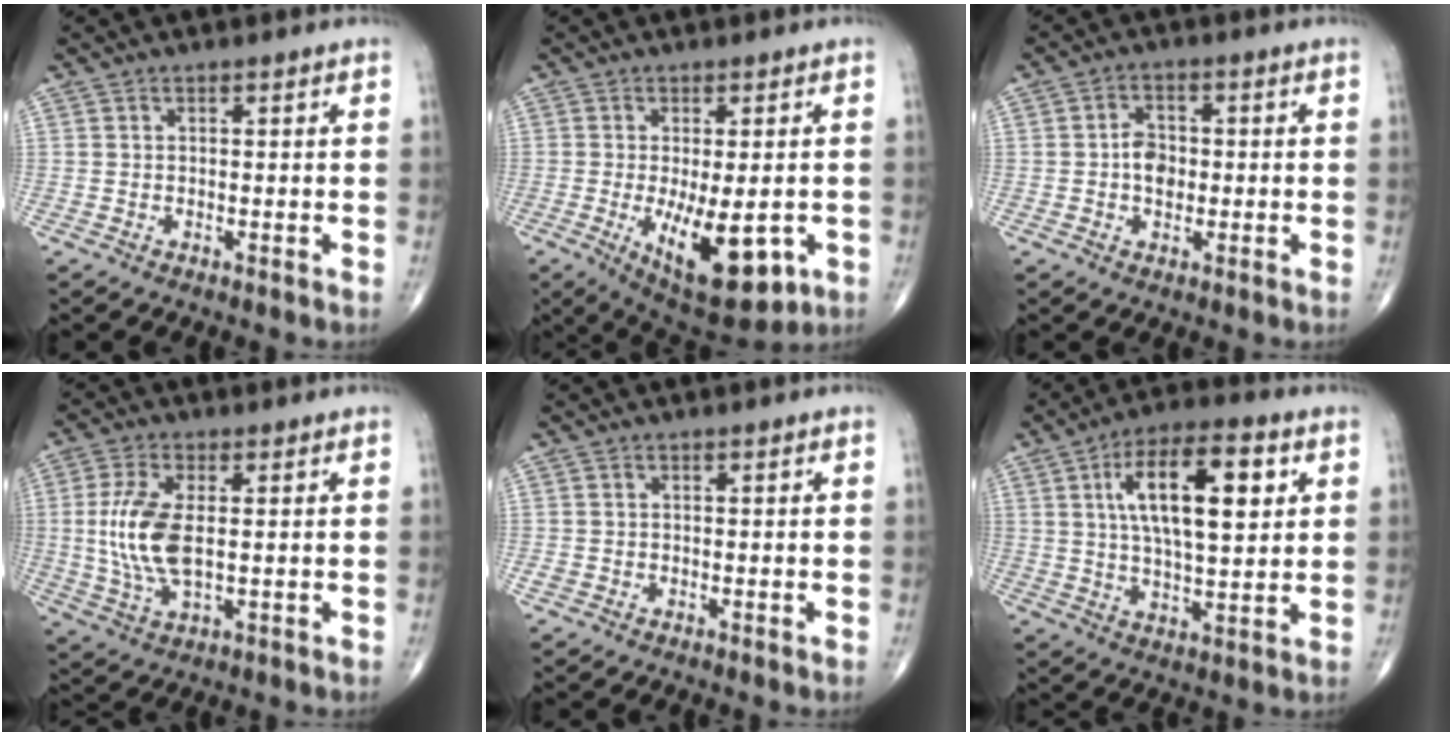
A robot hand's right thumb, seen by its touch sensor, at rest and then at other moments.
{"total": 13.8, "force": [-3.7, 5.6, 12.0], "torque": [-0.176, -0.021, -0.037]}
{"total": 4.6, "force": [-0.3, 3.3, 3.1], "torque": [-0.040, 0.010, -0.009]}
{"total": 10.7, "force": [0.6, 4.9, 9.5], "torque": [-0.212, -0.007, 0.016]}
{"total": 1.0, "force": [-0.2, 0.9, 0.4], "torque": [-0.013, 0.000, -0.003]}
{"total": 16.2, "force": [4.6, 6.4, 14.2], "torque": [-0.224, -0.001, 0.075]}